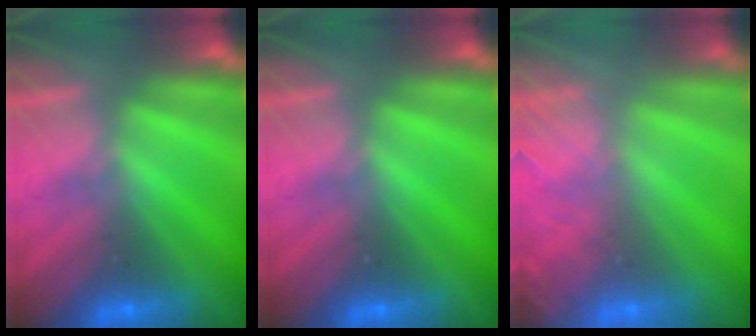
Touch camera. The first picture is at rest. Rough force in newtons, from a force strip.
{"total": 0.0}
{"total": 8.5}